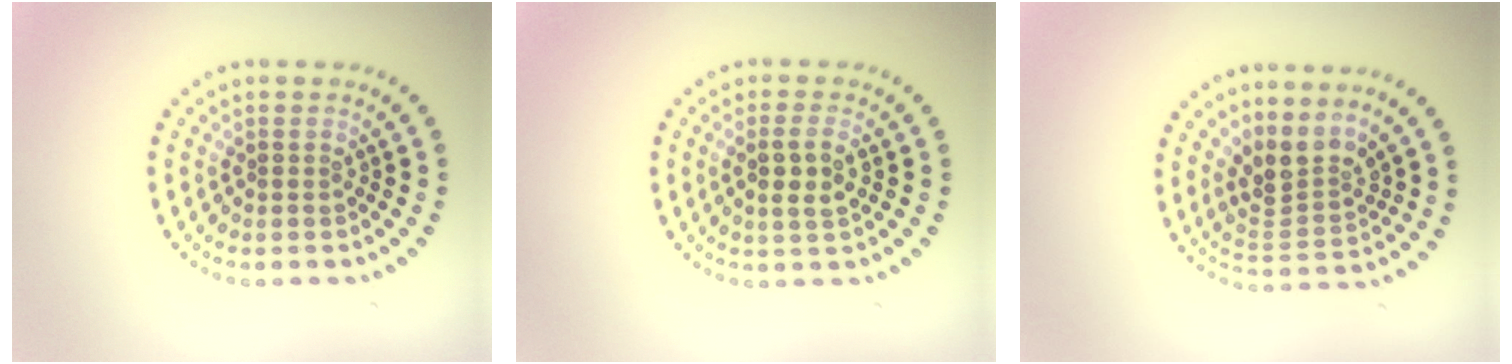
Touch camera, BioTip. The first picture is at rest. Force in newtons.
{"total": 2.4, "press": 2.3, "slide": 0.8}
{"total": 3.4, "press": 2.4, "slide": 2.4}